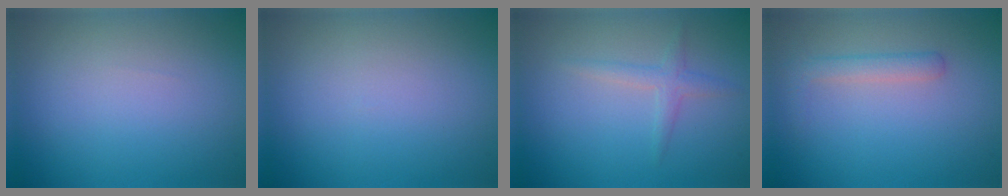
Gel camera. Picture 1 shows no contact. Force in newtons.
{"total": 0.0}
{"total": 1.5, "press": 1.5, "slide": 0.0}
{"total": 1.8, "press": 1.8, "slide": 0.1}